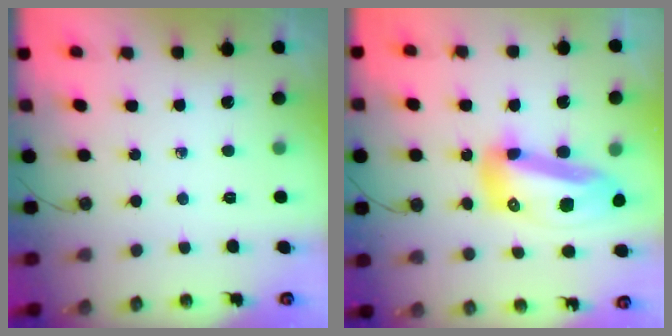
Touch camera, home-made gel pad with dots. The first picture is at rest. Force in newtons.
{"total": 16.5, "press": 16.3, "slide": 2.1}